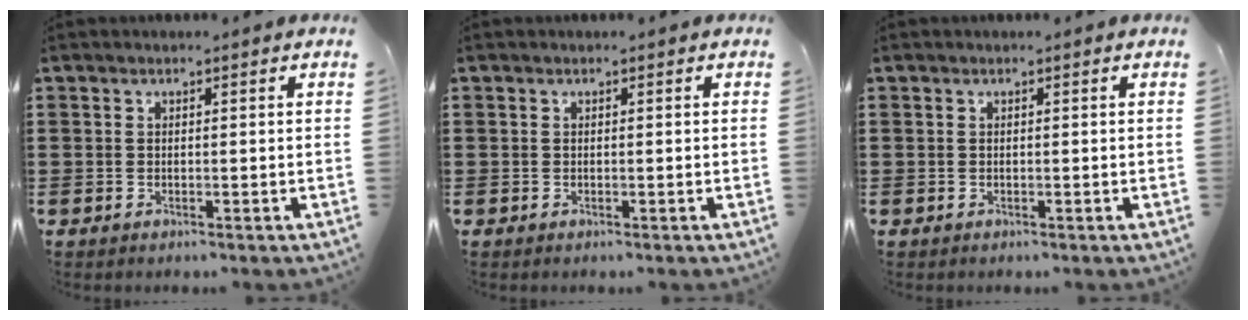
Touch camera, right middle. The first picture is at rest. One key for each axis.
{"total": 0.0}
{"total": 0.0}